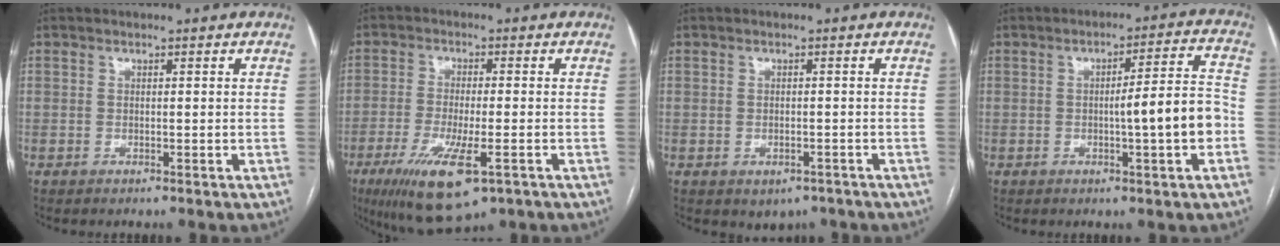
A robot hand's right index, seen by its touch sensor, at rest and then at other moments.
{"total": 11.6, "force": [-5.7, 2.6, 9.8], "torque": [-0.178, -0.030, -0.090]}
{"total": 3.2, "force": [-2.0, 2.1, 1.3], "torque": [-0.010, 0.003, -0.018]}
{"total": 8.6, "force": [-1.8, 0.2, 8.4], "torque": [-0.118, 0.015, -0.025]}